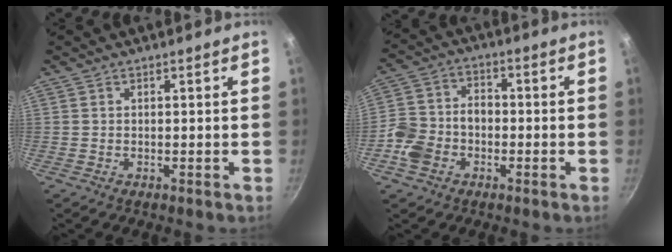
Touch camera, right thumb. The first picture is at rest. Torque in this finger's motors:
{"motor_torque": [1.17, 1.09, 0.91, 0.01, 0.11]}